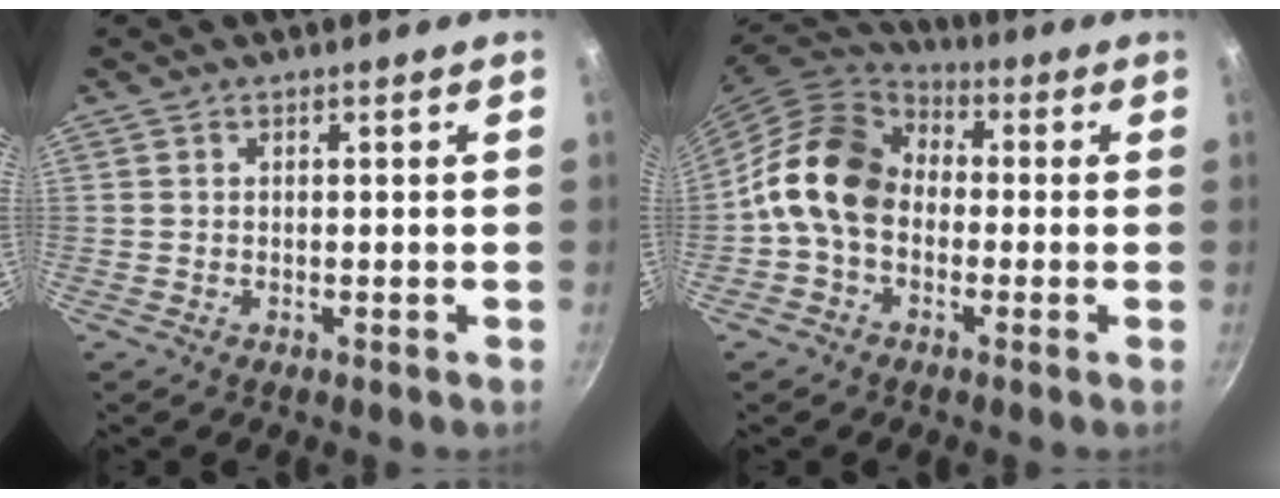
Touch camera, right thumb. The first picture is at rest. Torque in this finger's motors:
{"motor_torque": [2.35, 2.19, 0.97, -1.02, 0.51]}